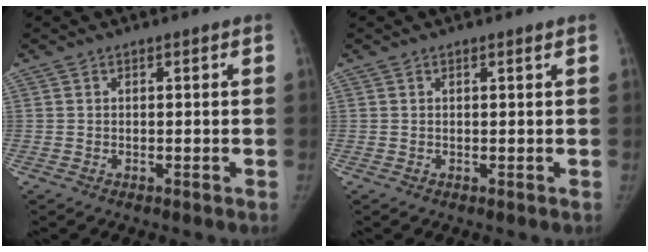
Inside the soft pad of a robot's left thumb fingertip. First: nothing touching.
{"total": 0.0}